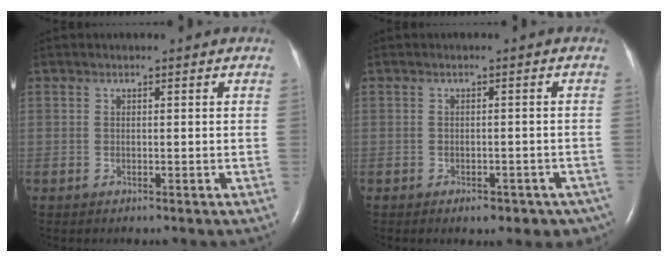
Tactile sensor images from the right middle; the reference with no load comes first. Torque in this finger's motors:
{"motor_torque": [0.27, -0.22, 0.06, 0.02]}